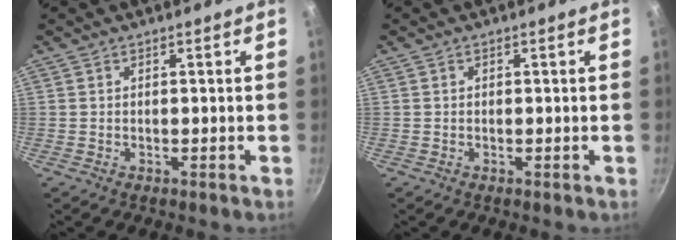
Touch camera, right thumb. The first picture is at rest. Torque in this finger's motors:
{"motor_torque": [-0.42, -0.07, -0.48, 0.17, 0.04]}